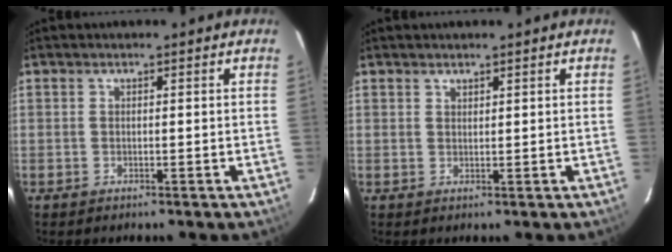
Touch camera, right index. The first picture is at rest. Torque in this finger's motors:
{"motor_torque": [0.17, 0.16, -0.09, -0.01]}